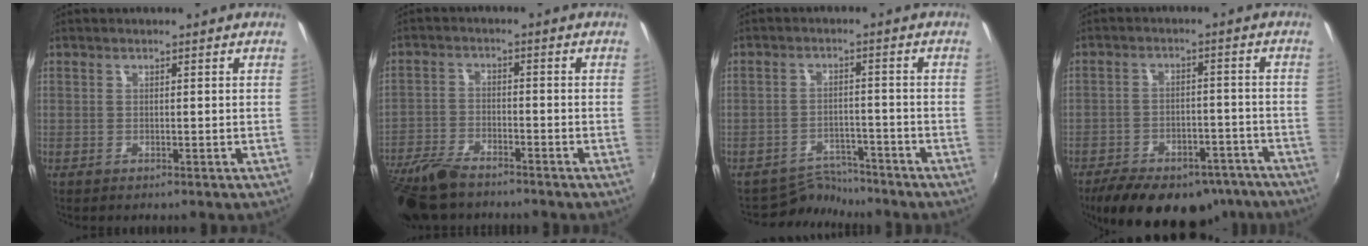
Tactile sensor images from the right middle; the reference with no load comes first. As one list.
[{"total": 10.9, "force": [-9.0, 3.5, 5.0], "torque": [-0.131, -0.021, -0.176]}, {"total": 5.4, "force": [-5.1, 1.4, -0.7], "torque": [0.003, 0.011, -0.084]}, {"total": 20.5, "force": [-15.7, 9.4, 9.2], "torque": [-0.181, 0.003, -0.201]}]